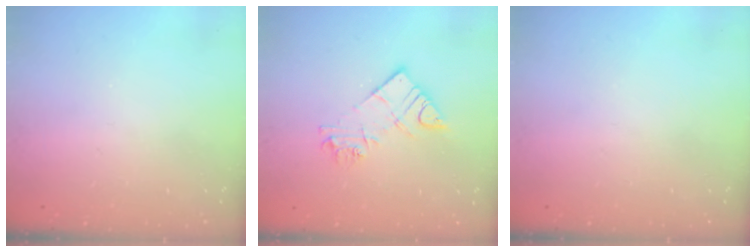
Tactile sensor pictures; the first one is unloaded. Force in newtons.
{"total": 10.0, "press": 9.9, "slide": 0.9}
{"total": 0.0}